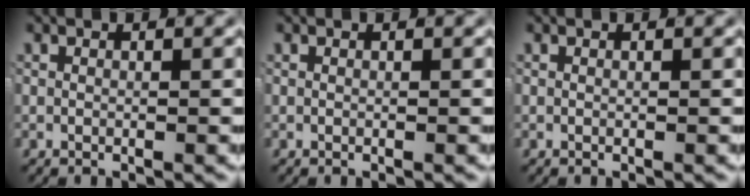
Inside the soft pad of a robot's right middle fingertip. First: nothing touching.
{"total": 0.0}
{"total": 0.0}